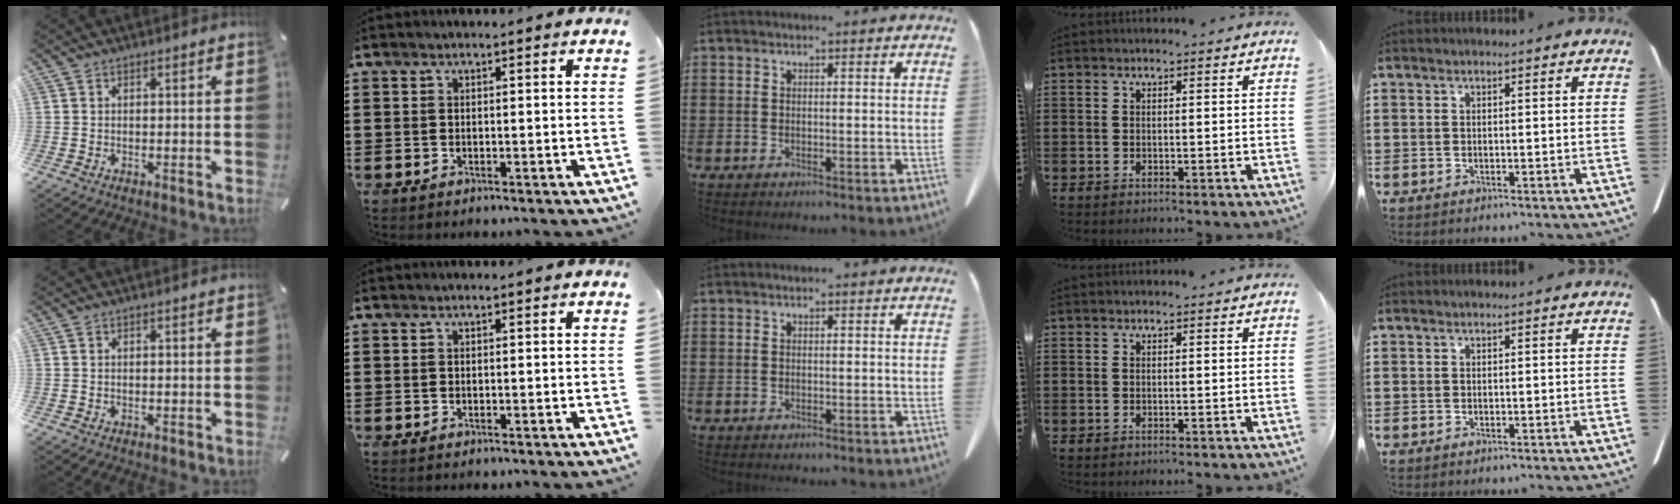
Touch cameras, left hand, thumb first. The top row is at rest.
{}